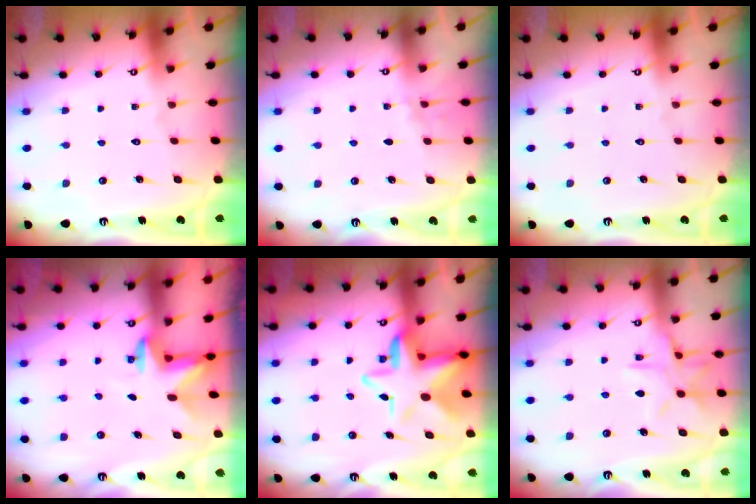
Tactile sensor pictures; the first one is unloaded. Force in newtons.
{"total": 2.2, "press": 1.4, "slide": 1.7}
{"total": 0.0}
{"total": 2.8, "press": 2.8, "slide": 0.7}
{"total": 11.1, "press": 11.0, "slide": 1.8}
{"total": 10.2, "press": 10.1, "slide": 0.8}